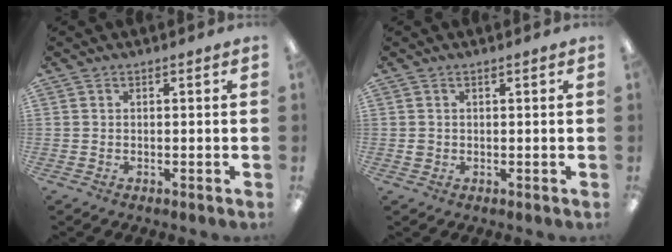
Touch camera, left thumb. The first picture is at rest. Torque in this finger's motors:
{"motor_torque": [0.06, 0.38, 0.33, -0.12, -0.03]}